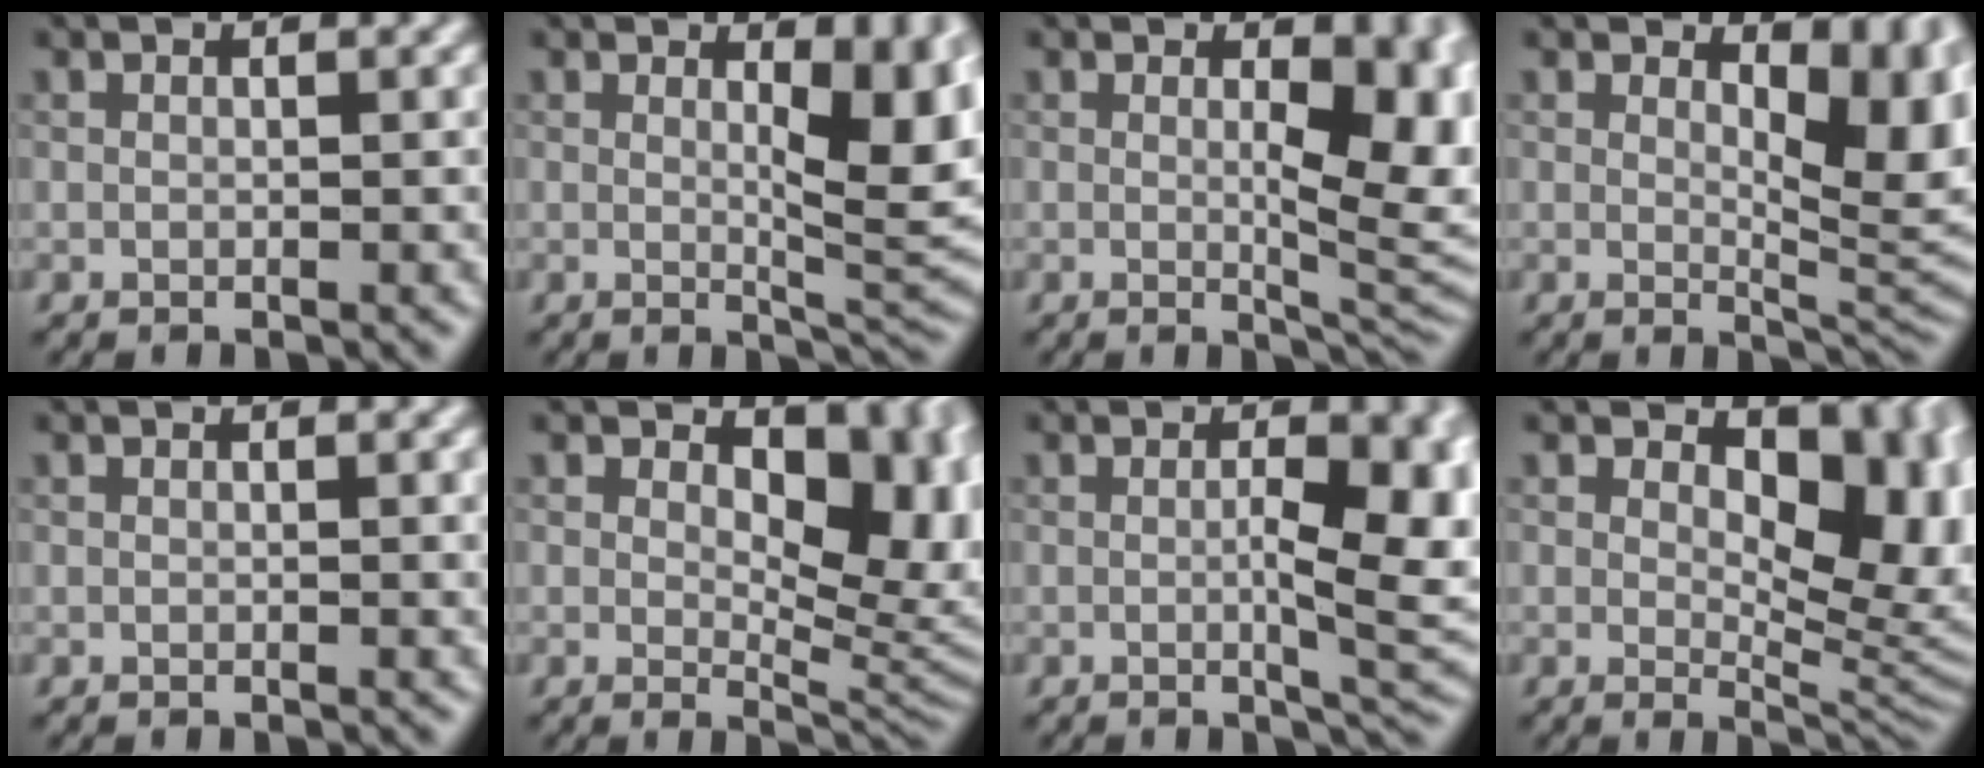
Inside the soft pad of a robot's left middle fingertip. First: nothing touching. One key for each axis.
{"total": 6.9, "fx": 1.3, "fy": 2.4, "fz": 6.3, "tx": -0.082, "ty": -0.013, "tz": 0.027}
{"total": 7.7, "fx": 0.8, "fy": 3.1, "fz": 7.0, "tx": -0.088, "ty": -0.012, "tz": 0.021}
{"total": 6.6, "fx": 2.1, "fy": 3.2, "fz": 5.4, "tx": -0.068, "ty": -0.014, "tz": 0.032}
{"total": 0.8, "fx": 0.1, "fy": 0.2, "fz": 0.8, "tx": -0.008, "ty": 0.000, "tz": 0.000}
{"total": 9.8, "fx": 2.7, "fy": 5.4, "fz": 7.7, "tx": -0.102, "ty": -0.015, "tz": 0.043}
{"total": 6.8, "fx": -0.1, "fy": 1.7, "fz": 6.6, "tx": -0.092, "ty": -0.009, "tz": 0.002}
{"total": 11.1, "fx": 2.9, "fy": 6.0, "fz": 8.8, "tx": -0.111, "ty": -0.015, "tz": 0.048}